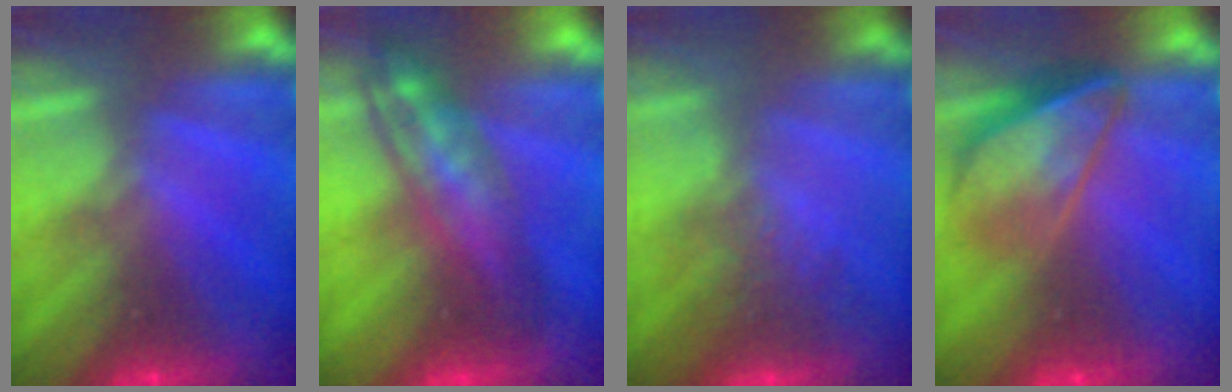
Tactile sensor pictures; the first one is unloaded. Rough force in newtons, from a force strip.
{"total": 2.8}
{"total": 2.7}
{"total": 3.8}